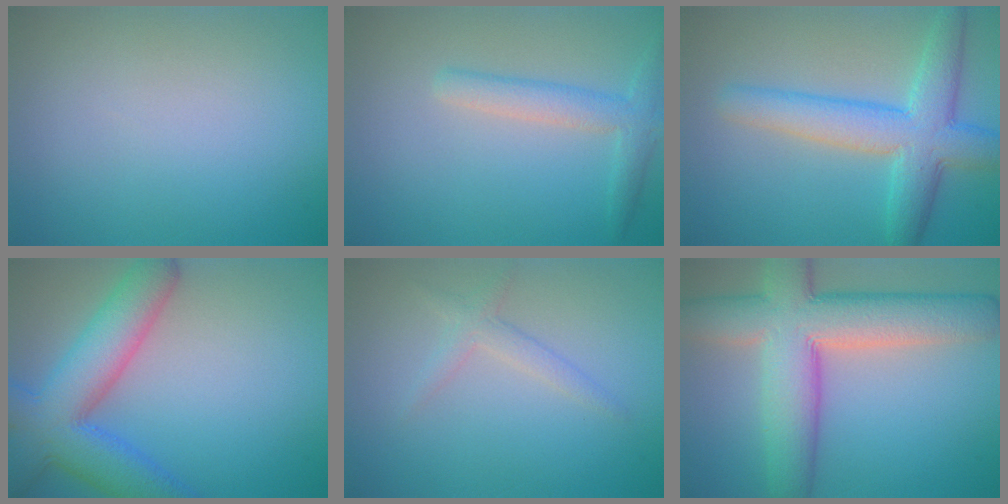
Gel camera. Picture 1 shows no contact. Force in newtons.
{"total": 2.8, "press": 2.8, "slide": 0.1}
{"total": 5.5, "press": 5.5, "slide": 0.4}
{"total": 8.6, "press": 8.6, "slide": 0.4}
{"total": 1.6, "press": 1.6, "slide": 0.1}
{"total": 10.6, "press": 10.6, "slide": 0.6}